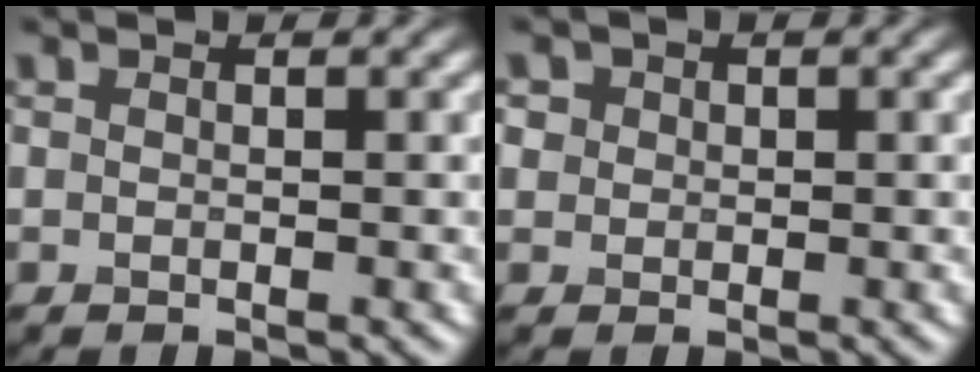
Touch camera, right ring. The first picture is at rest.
{"total": 0.9, "force": [0.4, 0.6, -0.5], "torque": [-0.007, 0.008, 0.011]}